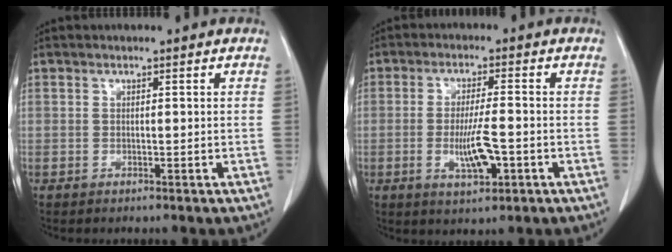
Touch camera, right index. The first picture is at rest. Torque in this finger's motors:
{"motor_torque": [0.28, 0.00, 0.20, 0.10]}